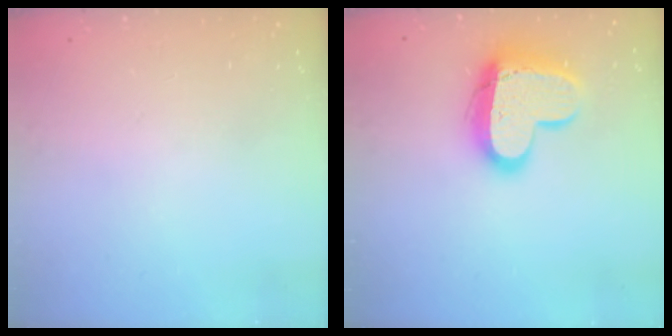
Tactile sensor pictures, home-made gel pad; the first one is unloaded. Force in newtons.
{"total": 16.9, "press": 16.8, "slide": 1.4}